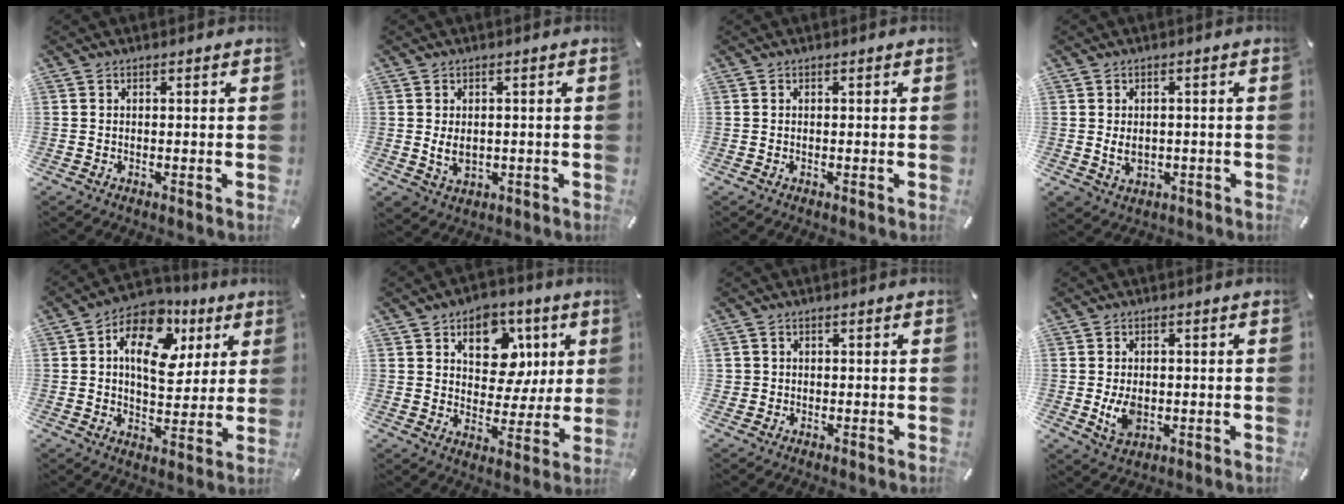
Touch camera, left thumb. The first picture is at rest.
{"total": 4.3, "force": [-0.1, 3.3, 2.6], "torque": [-0.055, -0.003, -0.005]}
{"total": 0.0}
{"total": 3.8, "force": [-0.4, 3.2, 2.0], "torque": [-0.038, -0.001, -0.008]}
{"total": 14.5, "force": [5.6, 9.8, 9.1], "torque": [-0.132, -0.019, 0.098]}
{"total": 12.7, "force": [4.8, 9.7, 6.6], "torque": [-0.086, -0.021, 0.085]}
{"total": 1.3, "force": [0.1, 1.3, 0.0], "torque": [0.000, 0.003, 0.001]}
{"total": 5.7, "force": [-0.6, 4.0, 4.0], "torque": [-0.074, -0.007, -0.013]}